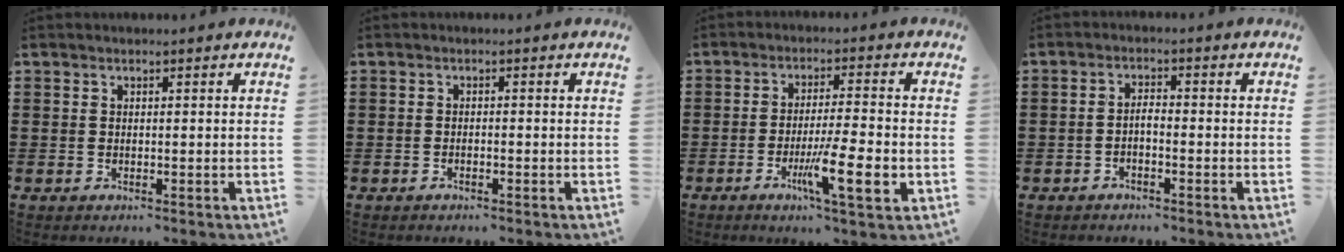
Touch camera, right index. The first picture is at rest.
{"total": 0.6, "force": [-0.6, 0.0, 0.3], "torque": [-0.007, -0.005, -0.010]}
{"total": 9.5, "force": [-3.2, 1.2, 8.9], "torque": [-0.156, -0.009, -0.054]}
{"total": 1.6, "force": [-1.0, 0.2, 1.2], "torque": [-0.026, 0.001, -0.020]}